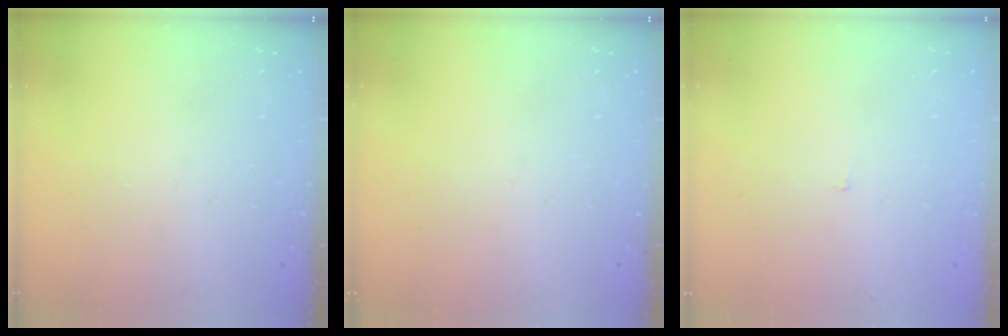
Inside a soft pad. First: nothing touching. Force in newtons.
{"total": 0.0}
{"total": 1.9, "press": 1.9, "slide": 0.1}